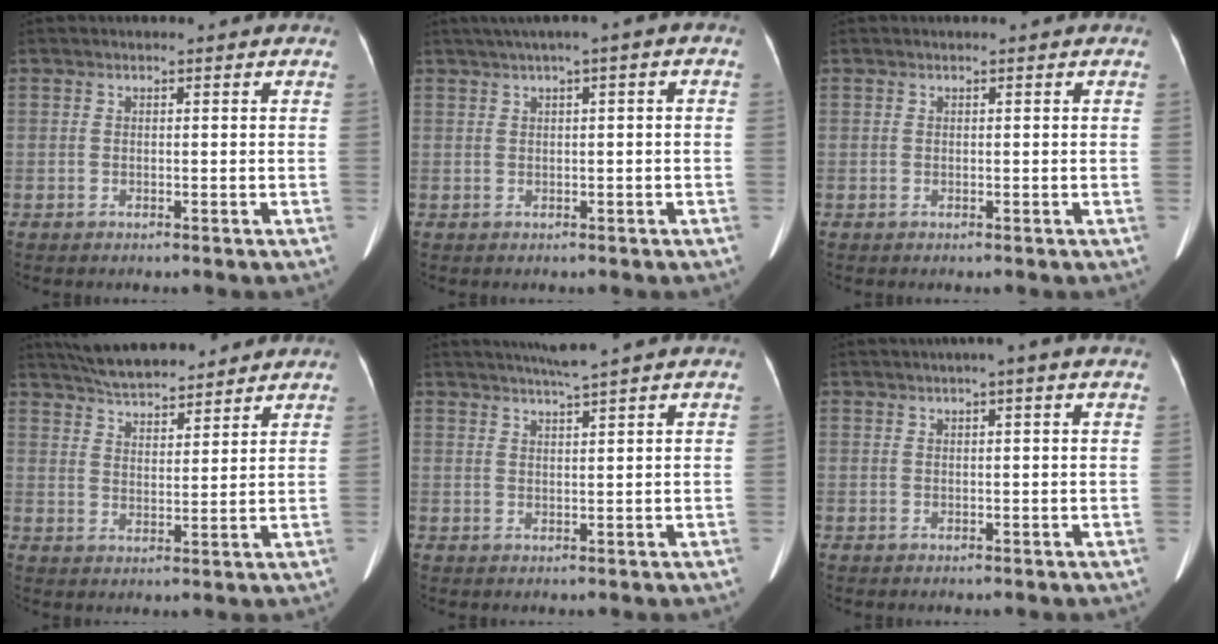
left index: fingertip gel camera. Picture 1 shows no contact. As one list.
[{"total": 3.5, "force": [0.2, 0.0, 3.5], "torque": [-0.056, 0.020, 0.005]}, {"total": 0.0}, {"total": 10.8, "force": [9.8, 2.4, 3.9], "torque": [-0.066, 0.022, 0.159]}, {"total": 4.4, "force": [3.6, -1.4, 2.0], "torque": [-0.034, 0.004, 0.067]}, {"total": 1.9, "force": [0.5, -0.5, 1.7], "torque": [-0.025, 0.012, 0.003]}]